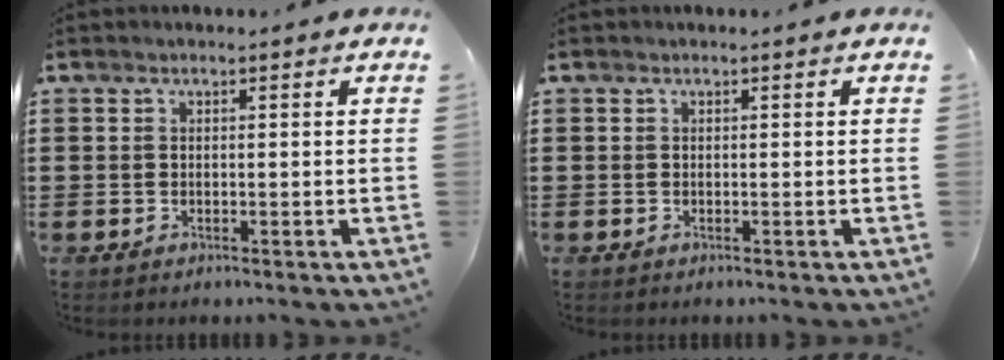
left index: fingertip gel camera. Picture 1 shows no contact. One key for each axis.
{"total": 0.0}